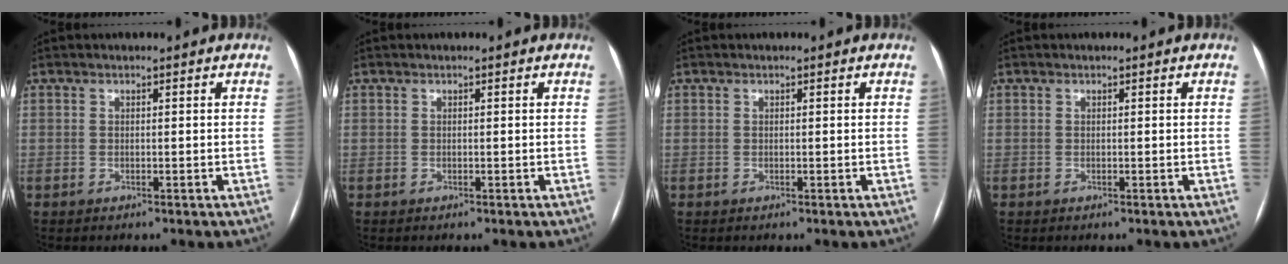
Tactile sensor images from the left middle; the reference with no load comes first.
{"total": 0.0}
{"total": 0.0}
{"total": 0.0}